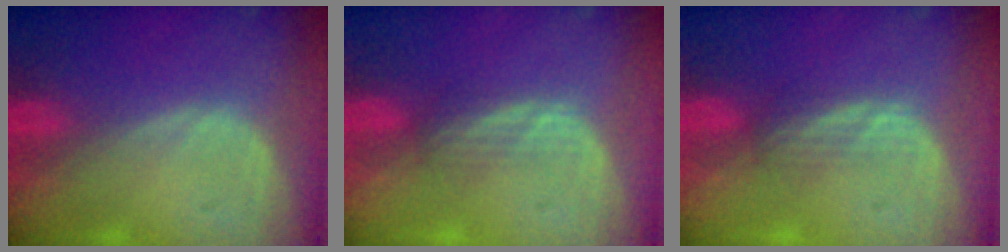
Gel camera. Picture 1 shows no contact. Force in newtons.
{"total": 2.3, "press": 2.2, "slide": 0.5}
{"total": 2.3, "press": 2.2, "slide": 0.5}